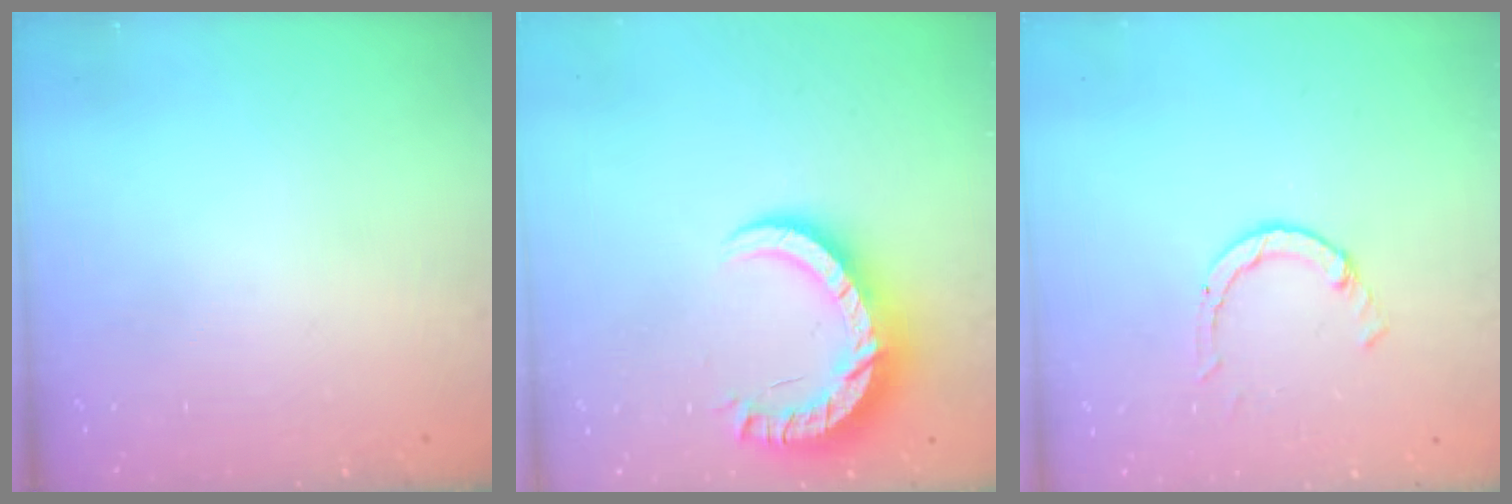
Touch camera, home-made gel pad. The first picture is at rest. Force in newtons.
{"total": 11.9, "press": 11.8, "slide": 0.9}
{"total": 2.6, "press": 2.5, "slide": 0.3}